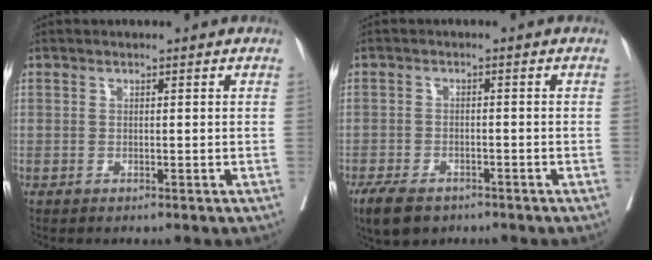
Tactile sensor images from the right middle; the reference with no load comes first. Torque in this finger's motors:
{"motor_torque": [0.78, -0.71, 0.14, 0.08]}